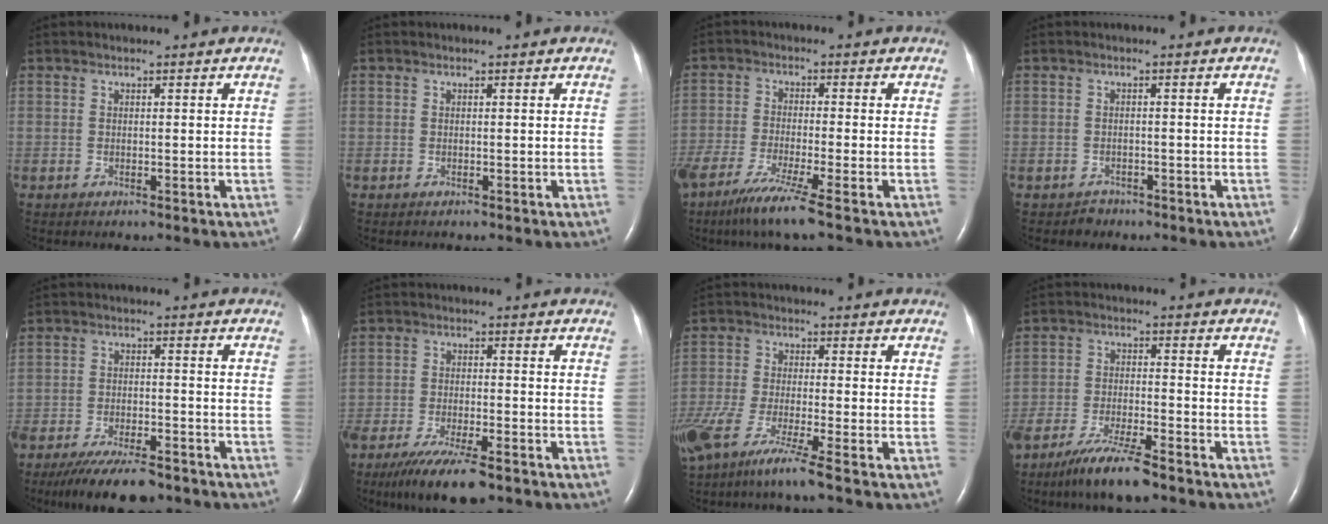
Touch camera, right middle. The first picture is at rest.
{"total": 0.0}
{"total": 8.0, "force": [-5.5, -0.6, 5.8], "torque": [-0.107, -0.025, -0.099]}
{"total": 1.5, "force": [-1.1, 1.0, -0.3], "torque": [-0.002, 0.004, -0.020]}
{"total": 11.3, "force": [-9.1, 2.9, 6.0], "torque": [-0.096, -0.018, -0.144]}
{"total": 10.9, "force": [-7.8, 2.3, 7.2], "torque": [-0.123, -0.022, -0.127]}
{"total": 11.0, "force": [-7.5, -0.1, 8.0], "torque": [-0.152, -0.034, -0.136]}
{"total": 8.6, "force": [-6.6, 1.0, 5.5], "torque": [-0.106, -0.019, -0.118]}